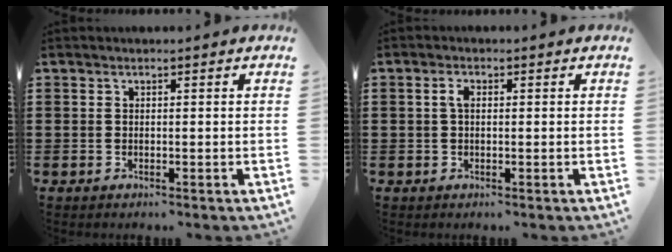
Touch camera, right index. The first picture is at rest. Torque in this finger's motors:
{"motor_torque": [0.35, -0.29, 0.21, 0.06]}